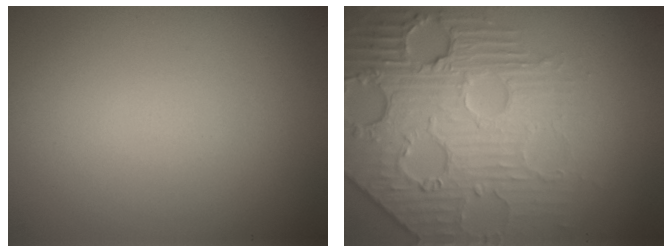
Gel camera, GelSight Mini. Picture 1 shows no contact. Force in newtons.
{"total": 6.7, "press": 5.5, "slide": 3.8}